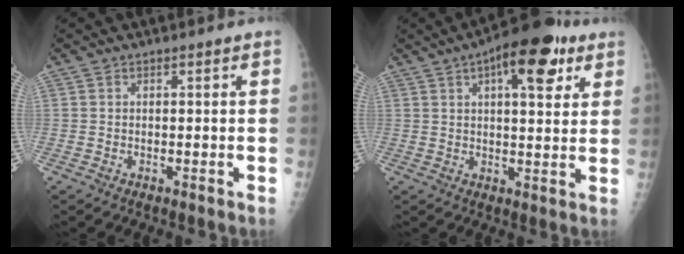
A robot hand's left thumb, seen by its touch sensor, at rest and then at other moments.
{"total": 14.4, "force": [7.0, 5.7, 11.2], "torque": [-0.127, -0.007, 0.094]}